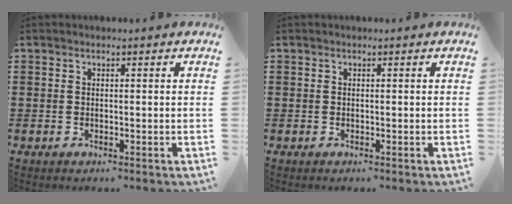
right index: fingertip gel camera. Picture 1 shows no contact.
{"total": 0.0}